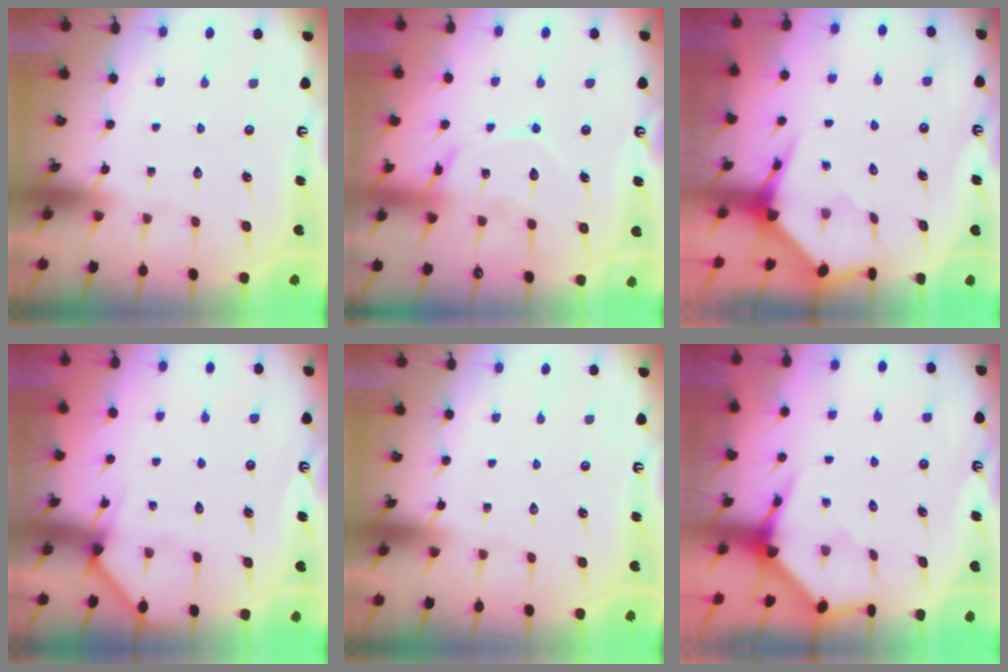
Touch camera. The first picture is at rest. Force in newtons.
{"total": 15.2, "press": 15.1, "slide": 1.4}
{"total": 4.0, "press": 3.9, "slide": 0.4}
{"total": 3.0, "press": 3.0, "slide": 0.2}
{"total": 0.0}
{"total": 4.0, "press": 4.0, "slide": 0.5}